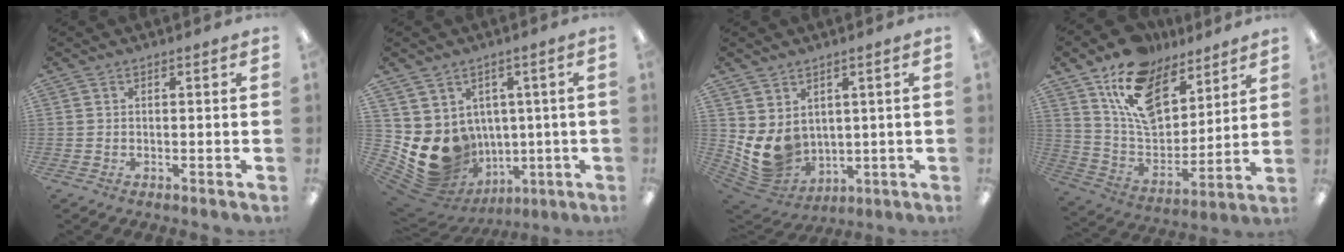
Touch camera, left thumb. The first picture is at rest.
{"total": 13.6, "force": [-1.6, 12.1, 6.0], "torque": [-0.142, -0.024, -0.010]}
{"total": 9.1, "force": [2.5, 7.7, 4.2], "torque": [-0.101, -0.033, 0.055]}
{"total": 17.1, "force": [10.8, 10.2, 8.5], "torque": [-0.163, -0.051, 0.202]}